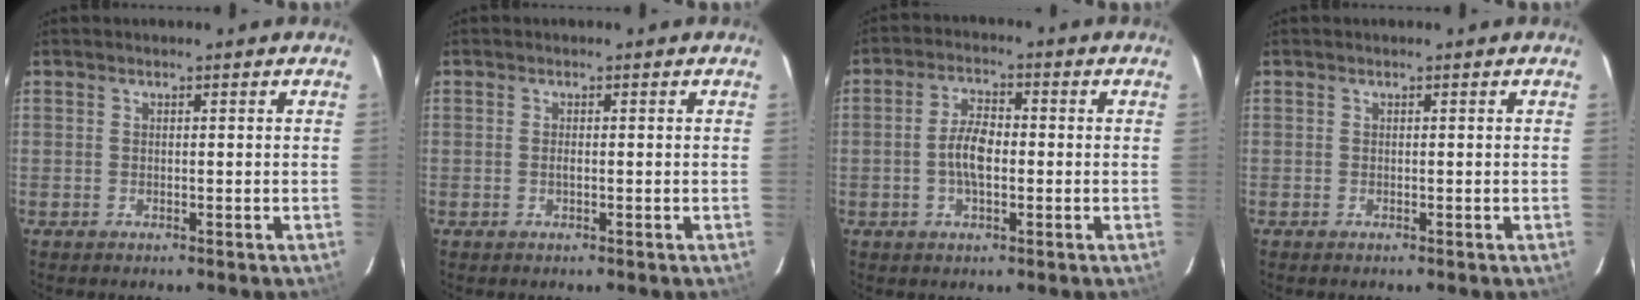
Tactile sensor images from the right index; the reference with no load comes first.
{"total": 0.5, "force": [-0.2, -0.1, 0.5], "torque": [-0.011, 0.000, -0.005]}
{"total": 5.4, "force": [-0.9, 2.3, 4.8], "torque": [-0.096, 0.009, -0.017]}
{"total": 0.0}